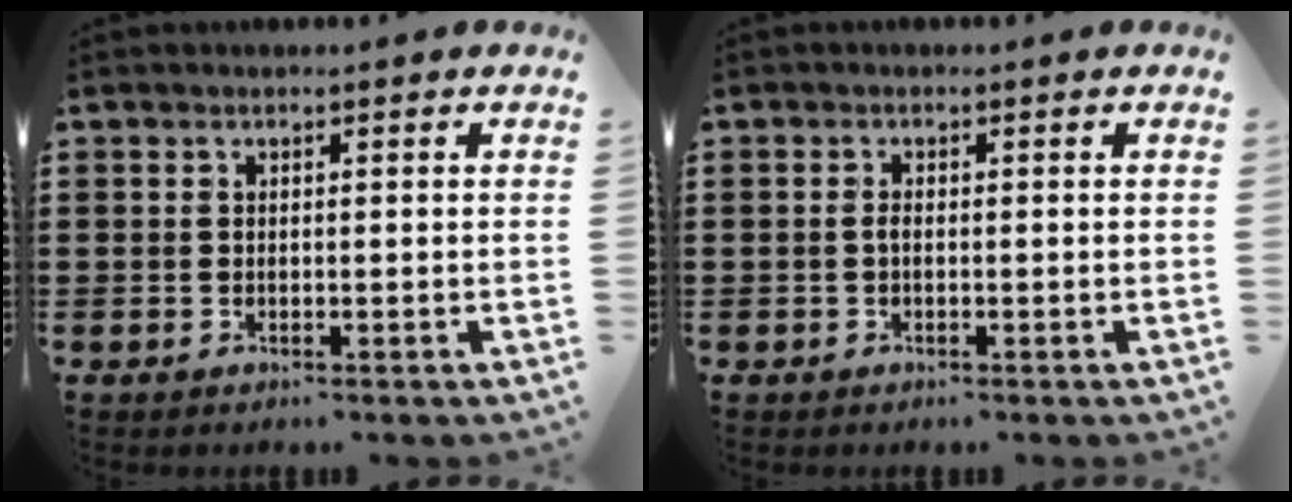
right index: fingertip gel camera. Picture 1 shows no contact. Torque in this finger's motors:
{"motor_torque": [0.31, -0.06, 0.17, 0.05]}